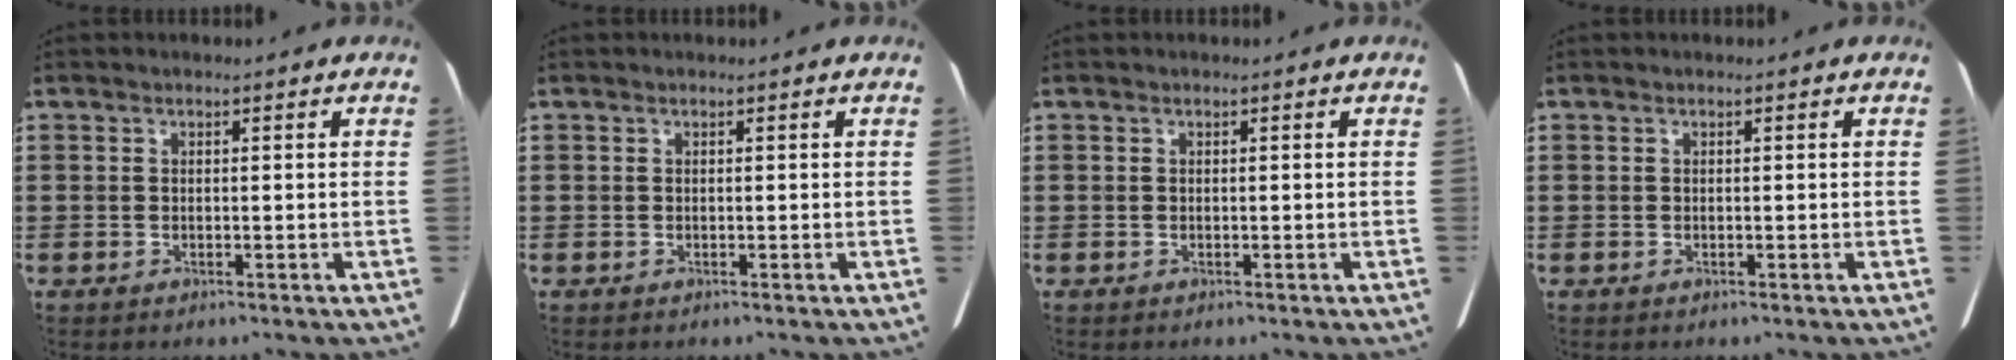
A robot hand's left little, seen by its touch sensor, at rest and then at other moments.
{"total": 0.0}
{"total": 0.0}
{"total": 0.0}